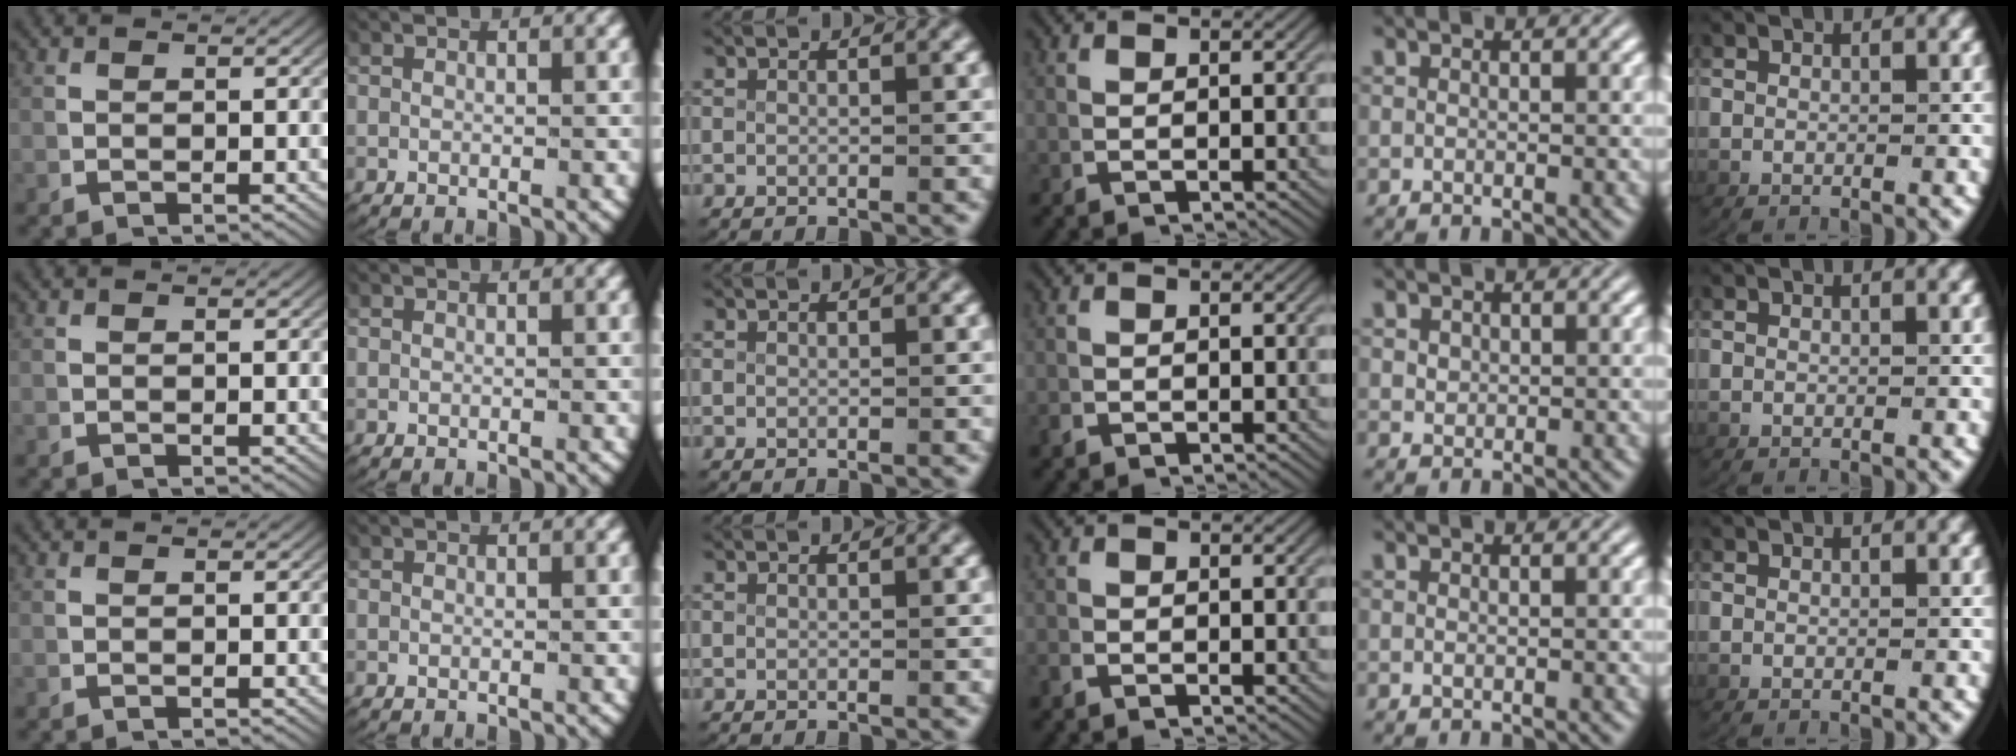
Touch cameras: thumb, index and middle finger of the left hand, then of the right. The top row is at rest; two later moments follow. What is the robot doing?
{"motion": "lift_and_place", "object": "paper"}